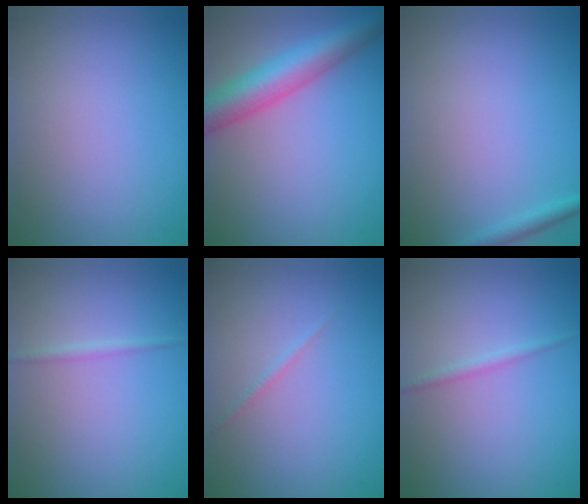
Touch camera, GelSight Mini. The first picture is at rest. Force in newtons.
{"total": 6.2, "press": 6.2, "slide": 0.2}
{"total": 1.2, "press": 1.1, "slide": 0.1}
{"total": 0.7, "press": 0.7, "slide": 0.0}
{"total": 0.6, "press": 0.6, "slide": 0.0}
{"total": 0.9, "press": 0.9, "slide": 0.1}